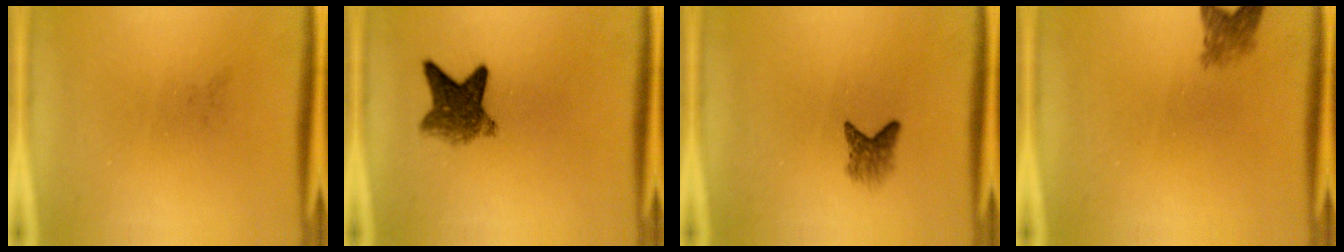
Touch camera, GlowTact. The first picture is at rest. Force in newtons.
{"total": 6.1}
{"total": 2.3}
{"total": 2.4}